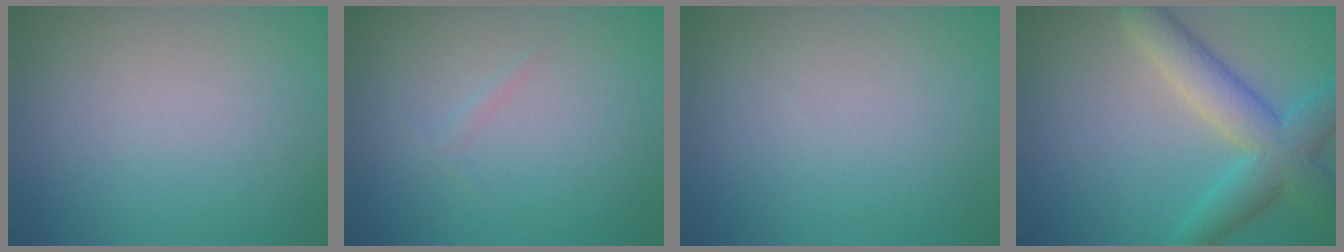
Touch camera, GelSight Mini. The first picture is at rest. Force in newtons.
{"total": 0.5, "press": 0.5, "slide": 0.1}
{"total": 0.0}
{"total": 6.4, "press": 6.4, "slide": 0.2}